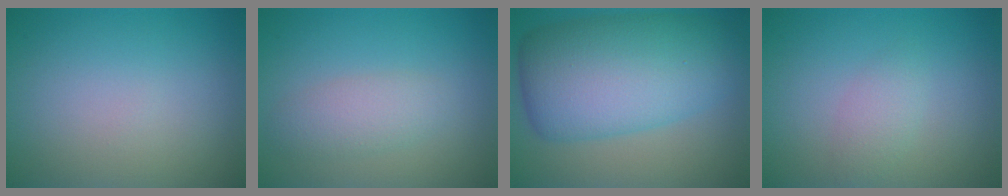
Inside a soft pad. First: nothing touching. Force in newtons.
{"total": 2.5, "press": 2.5, "slide": 0.1}
{"total": 10.6, "press": 10.6, "slide": 0.3}
{"total": 1.6, "press": 1.6, "slide": 0.1}